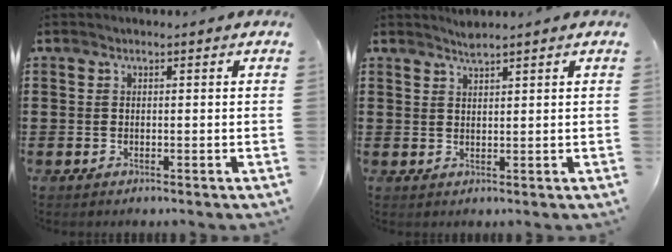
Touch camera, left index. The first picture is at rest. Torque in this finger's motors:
{"motor_torque": [0.43, -0.31, 0.00, 0.03]}